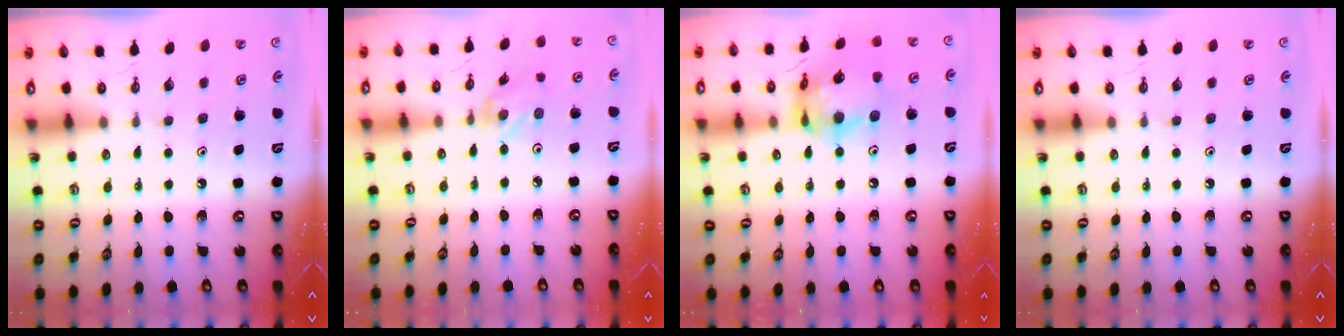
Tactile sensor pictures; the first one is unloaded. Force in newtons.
{"total": 2.1, "press": 2.1, "slide": 0.3}
{"total": 16.0, "press": 15.9, "slide": 1.8}
{"total": 0.0}